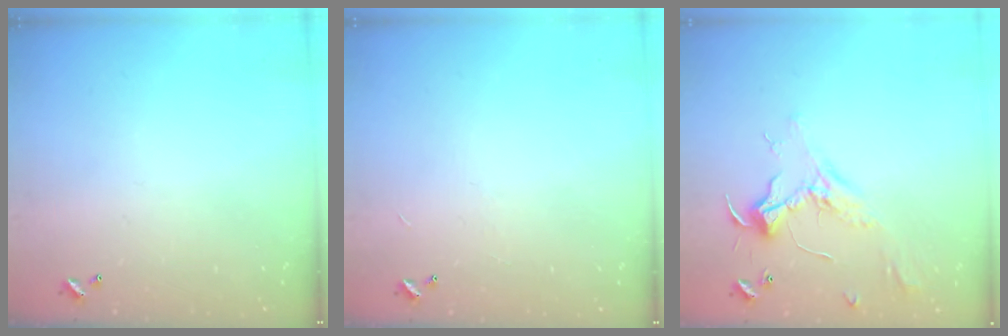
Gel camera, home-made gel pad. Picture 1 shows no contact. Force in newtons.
{"total": 2.2, "press": 2.2, "slide": 0.3}
{"total": 2.3, "press": 2.2, "slide": 0.6}